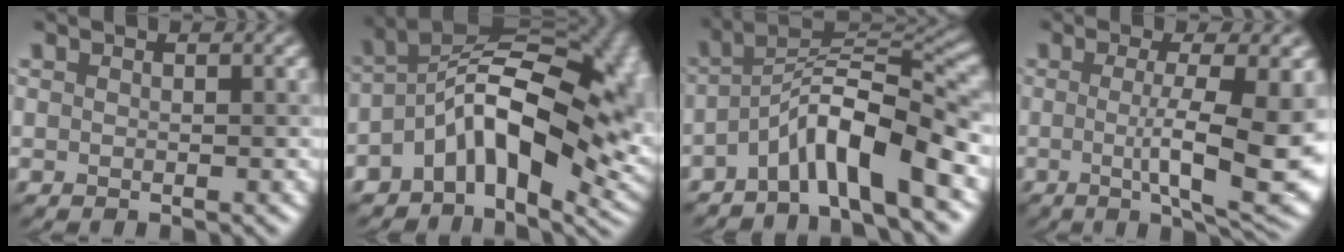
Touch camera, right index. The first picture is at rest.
{"total": 14.3, "force": [-1.8, 7.7, 11.9], "torque": [-0.167, 0.014, -0.037]}
{"total": 7.3, "force": [-3.4, 1.6, 6.3], "torque": [-0.101, 0.016, -0.070]}
{"total": 9.0, "force": [-0.6, 1.9, 8.8], "torque": [-0.130, -0.011, -0.007]}